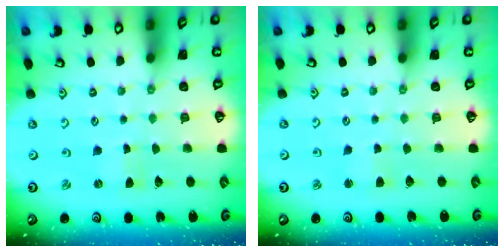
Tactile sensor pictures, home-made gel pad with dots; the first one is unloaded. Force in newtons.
{"total": 2.2, "press": 2.2, "slide": 0.2}